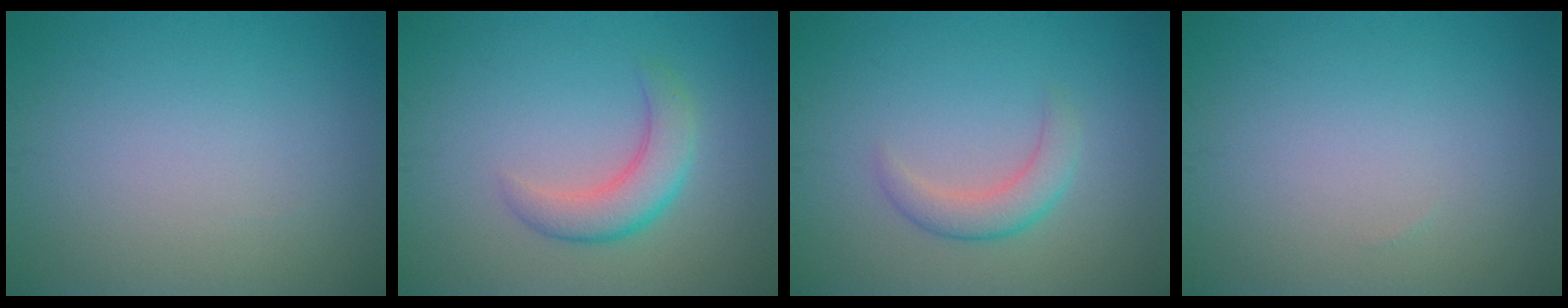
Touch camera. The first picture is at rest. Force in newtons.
{"total": 3.6, "press": 3.6, "slide": 0.2}
{"total": 2.6, "press": 2.5, "slide": 0.3}
{"total": 0.0}